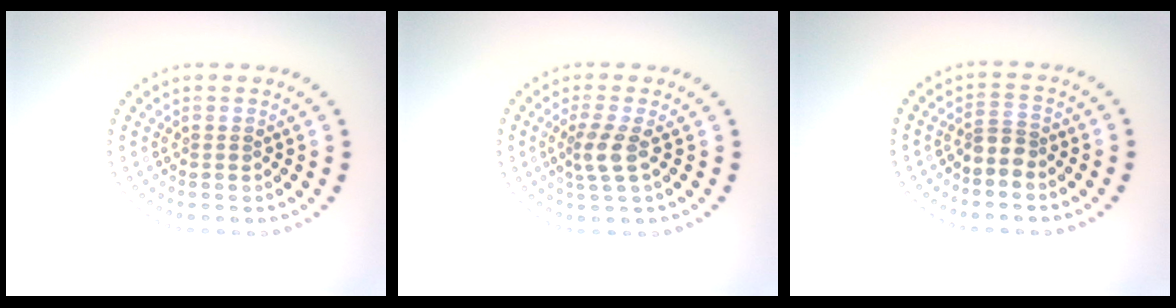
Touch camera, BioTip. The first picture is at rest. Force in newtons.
{"total": 2.5, "press": 1.9, "slide": 1.5}
{"total": 1.9, "press": 1.4, "slide": 1.3}